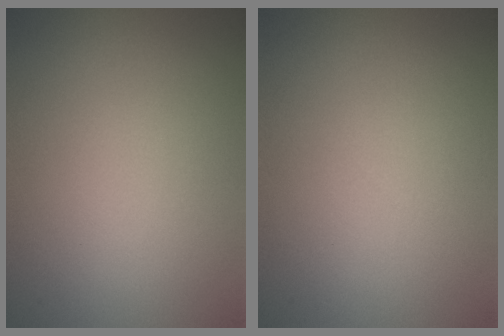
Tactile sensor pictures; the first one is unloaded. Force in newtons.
{"total": 0.0}